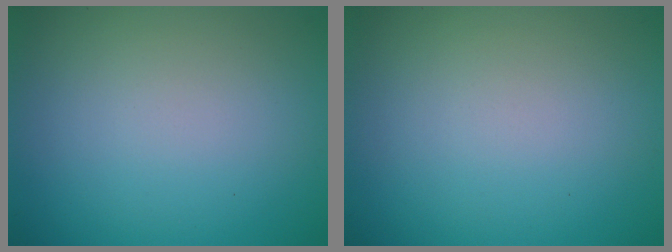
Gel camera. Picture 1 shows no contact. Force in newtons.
{"total": 0.0}